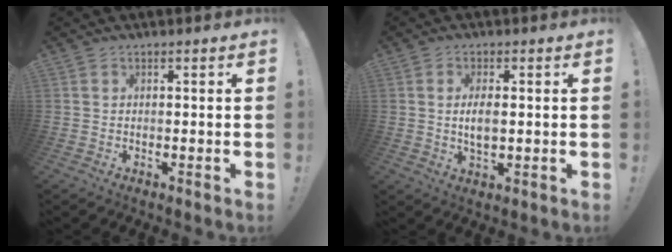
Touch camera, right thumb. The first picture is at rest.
{"total": 5.0, "force": [0.2, 2.4, 4.4], "torque": [-0.073, -0.007, -0.004]}